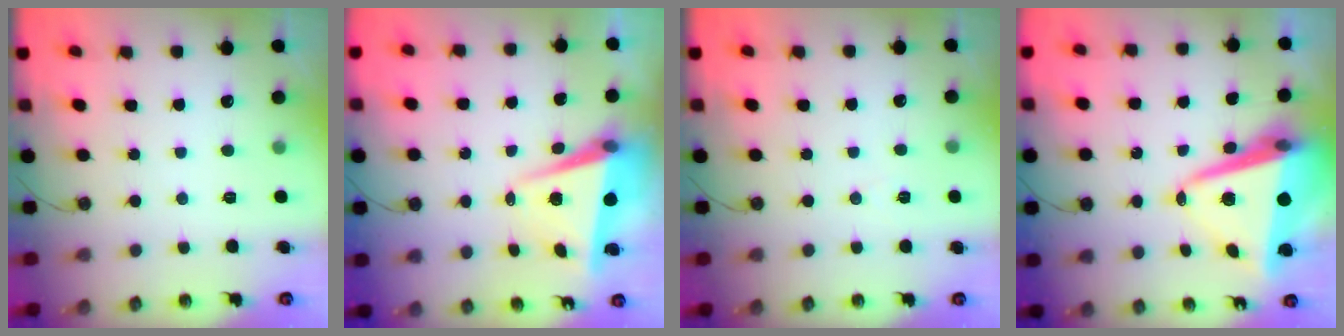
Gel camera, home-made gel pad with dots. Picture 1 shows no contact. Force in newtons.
{"total": 6.6, "press": 6.4, "slide": 1.3}
{"total": 4.9, "press": 2.4, "slide": 4.3}
{"total": 13.6, "press": 13.5, "slide": 1.6}